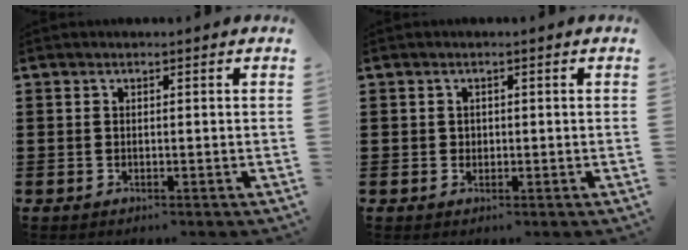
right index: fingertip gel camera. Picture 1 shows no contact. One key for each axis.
{"total": 0.8, "fx": 0.2, "fy": 0.7, "fz": 0.2, "tx": -0.005, "ty": 0.003, "tz": 0.005}